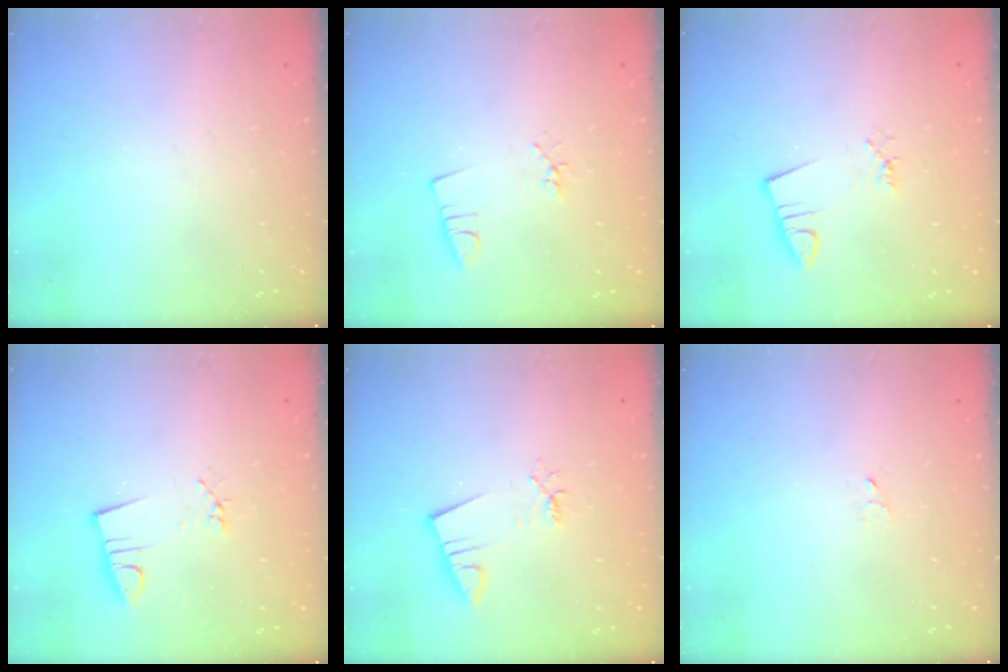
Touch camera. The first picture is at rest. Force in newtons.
{"total": 2.2, "press": 1.7, "slide": 1.3}
{"total": 1.0, "press": 1.0, "slide": 0.0}
{"total": 3.1, "press": 1.8, "slide": 2.6}
{"total": 2.8, "press": 2.8, "slide": 0.4}
{"total": 2.4, "press": 2.4, "slide": 0.2}